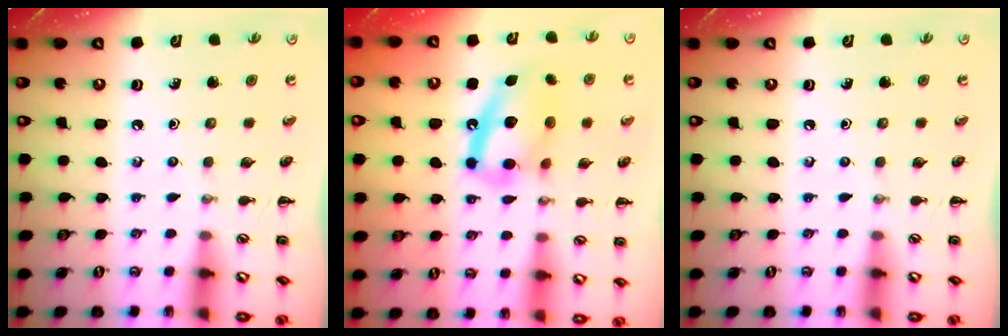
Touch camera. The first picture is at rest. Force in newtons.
{"total": 14.3, "press": 13.9, "slide": 3.1}
{"total": 0.0}